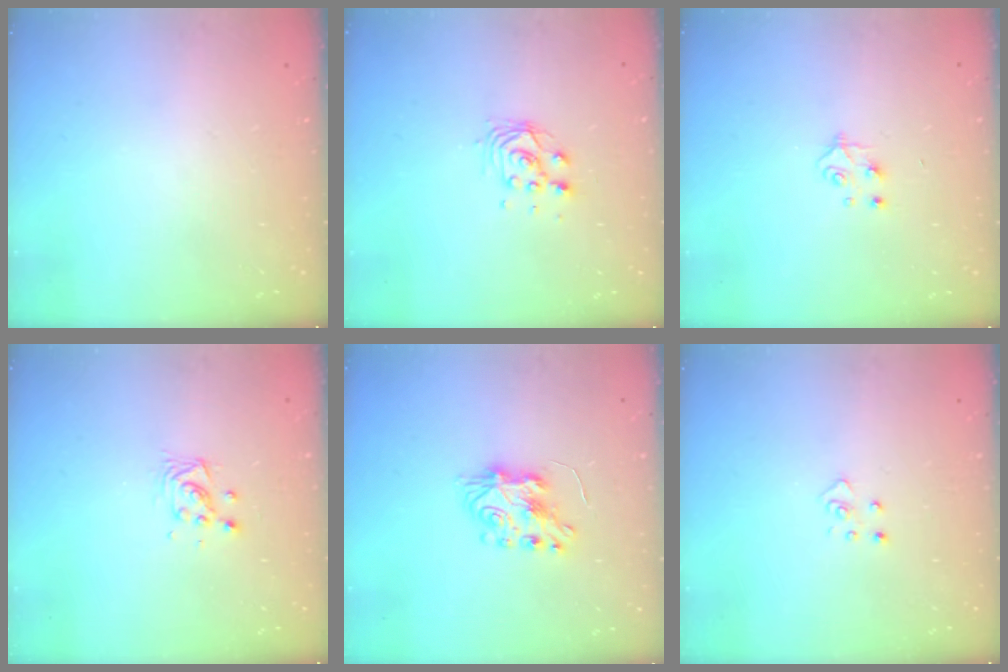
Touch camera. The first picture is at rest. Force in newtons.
{"total": 5.9, "press": 5.9, "slide": 0.2}
{"total": 5.5, "press": 5.5, "slide": 0.6}
{"total": 4.6, "press": 4.6, "slide": 0.2}
{"total": 7.7, "press": 7.7, "slide": 0.5}
{"total": 3.9, "press": 3.9, "slide": 0.2}